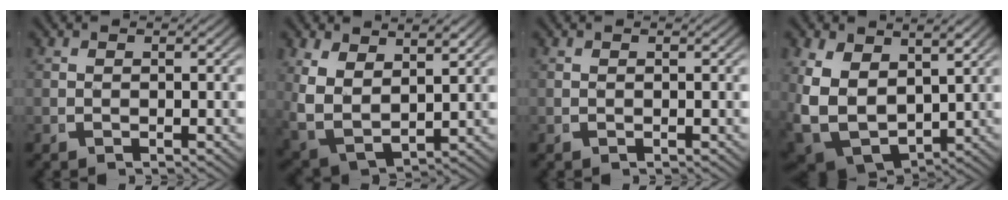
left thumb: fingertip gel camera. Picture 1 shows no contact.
{"total": 8.3, "force": [0.7, 6.6, 5.1], "torque": [-0.157, -0.043, 0.033]}
{"total": 0.0}
{"total": 11.9, "force": [-1.3, 9.3, 7.3], "torque": [-0.222, -0.074, 0.009]}